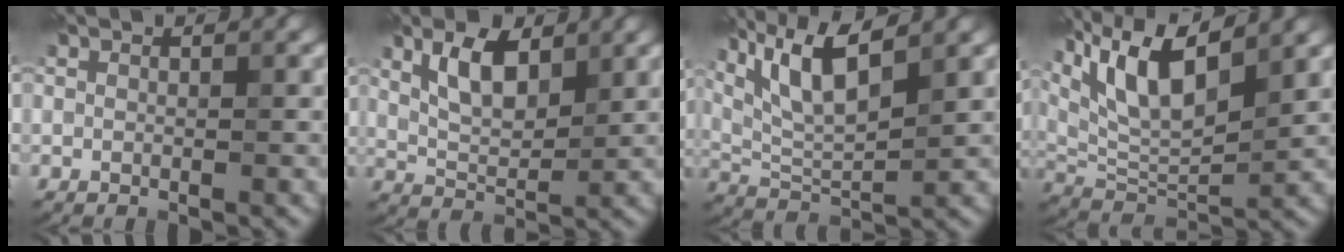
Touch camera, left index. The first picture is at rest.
{"total": 4.2, "force": [2.2, 2.0, 3.0], "torque": [-0.060, 0.007, 0.040]}
{"total": 6.8, "force": [3.9, 1.7, 5.3], "torque": [-0.109, 0.010, 0.079]}
{"total": 9.6, "force": [5.5, 3.1, 7.3], "torque": [-0.145, 0.009, 0.102]}